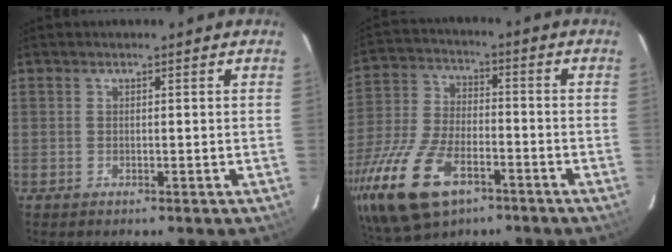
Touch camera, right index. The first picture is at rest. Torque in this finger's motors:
{"motor_torque": [1.15, -0.99, 1.05, 0.21]}